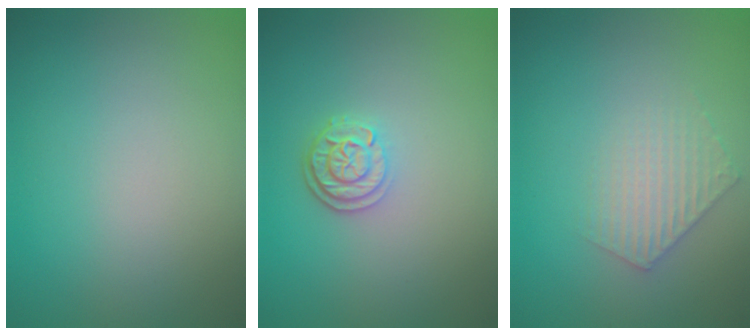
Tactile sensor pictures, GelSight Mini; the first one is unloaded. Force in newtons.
{"total": 2.6, "press": 2.2, "slide": 1.4}
{"total": 2.2, "press": 2.1, "slide": 0.4}